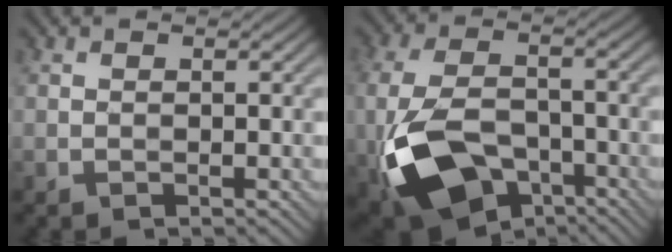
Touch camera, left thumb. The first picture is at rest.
{"total": 14.5, "force": [-6.4, 8.6, 9.8], "torque": [-0.246, -0.037, -0.116]}